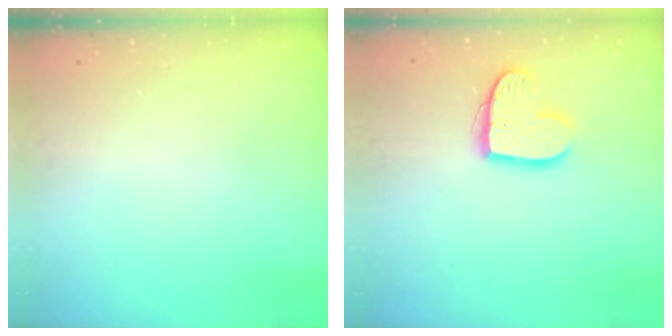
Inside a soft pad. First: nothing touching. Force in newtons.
{"total": 13.5, "press": 13.5, "slide": 0.9}